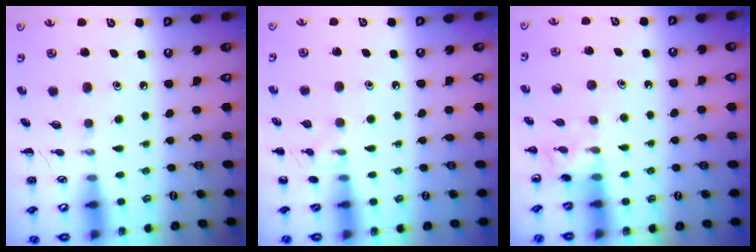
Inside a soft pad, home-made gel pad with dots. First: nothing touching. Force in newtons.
{"total": 7.4, "press": 7.0, "slide": 2.1}
{"total": 5.8, "press": 5.6, "slide": 1.4}